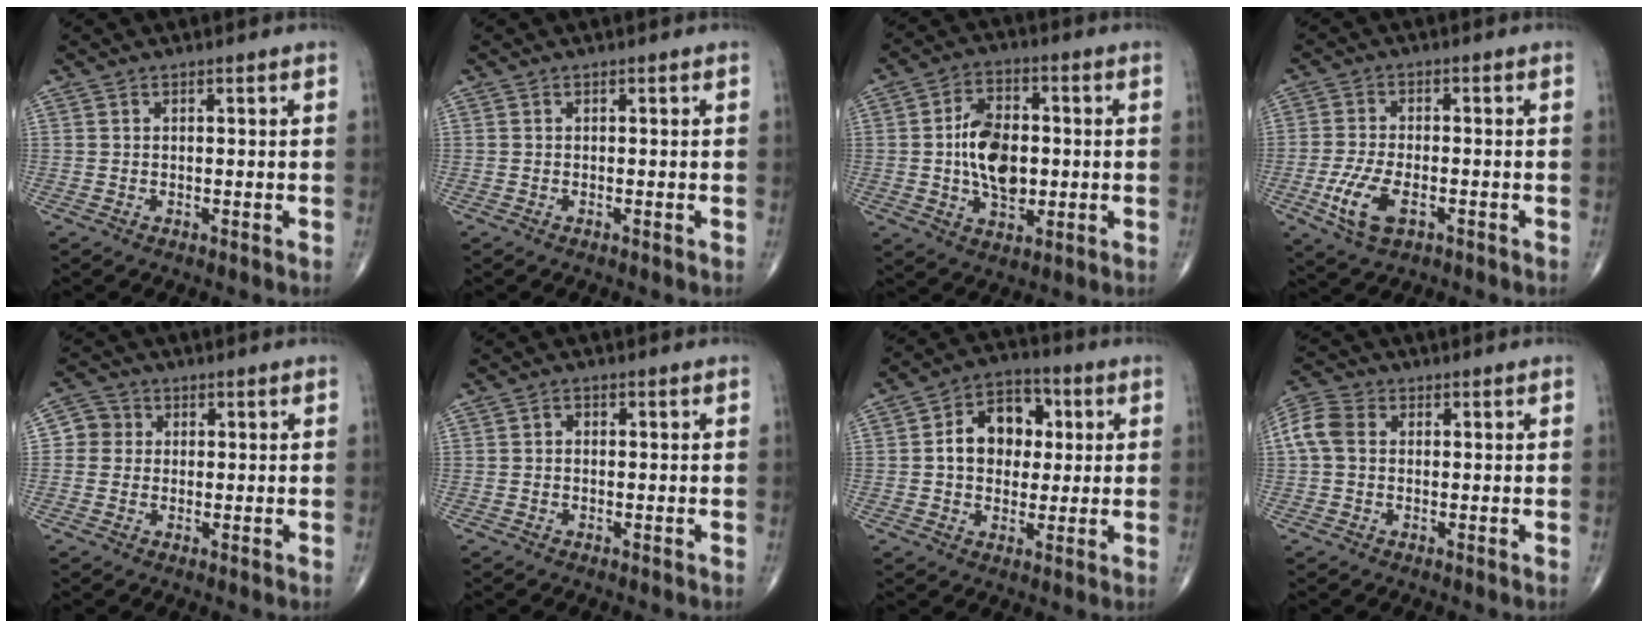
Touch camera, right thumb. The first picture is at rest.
{"total": 0.0}
{"total": 11.8, "force": [-0.2, 7.4, 9.2], "torque": [-0.138, 0.008, -0.004]}
{"total": 7.9, "force": [-3.0, 3.8, 6.2], "torque": [-0.133, 0.005, -0.054]}
{"total": 3.9, "force": [0.3, 3.8, 0.8], "torque": [0.011, 0.006, -0.002]}
{"total": 1.0, "force": [0.0, 0.8, 0.6], "torque": [-0.006, 0.004, -0.004]}
{"total": 11.7, "force": [1.6, 8.7, 7.6], "torque": [-0.081, 0.015, 0.019]}
{"total": 6.7, "force": [0.6, 5.1, 4.3], "torque": [-0.101, 0.023, 0.006]}